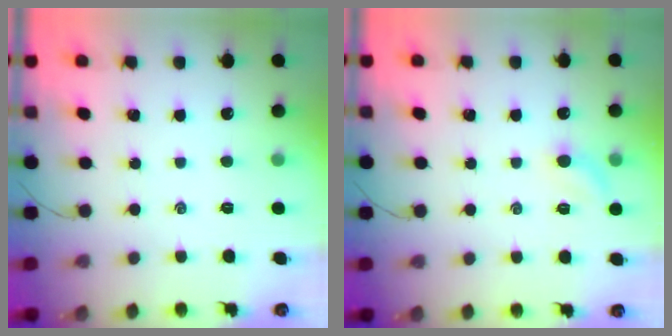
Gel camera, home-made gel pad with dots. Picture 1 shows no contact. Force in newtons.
{"total": 6.5, "press": 6.3, "slide": 1.4}